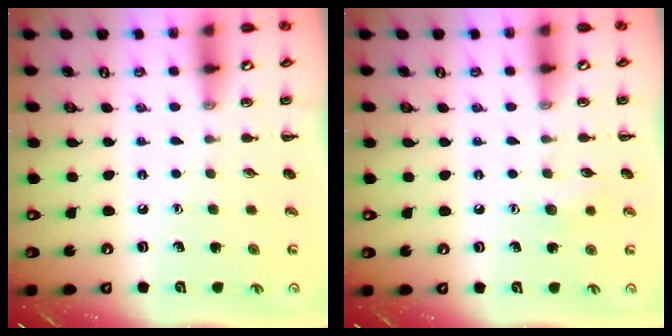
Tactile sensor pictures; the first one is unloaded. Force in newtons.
{"total": 5.7, "press": 5.5, "slide": 1.3}